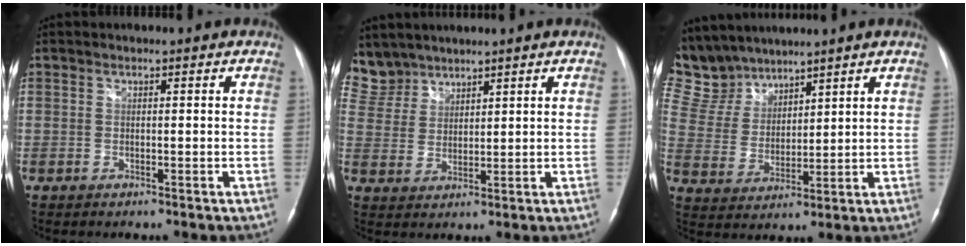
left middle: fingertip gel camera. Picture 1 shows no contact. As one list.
[{"total": 7.2, "force": [6.4, 3.3, -0.2], "torque": [-0.002, 0.011, 0.140]}, {"total": 11.0, "force": [10.1, 4.2, 1.3], "torque": [-0.046, 0.018, 0.220]}]